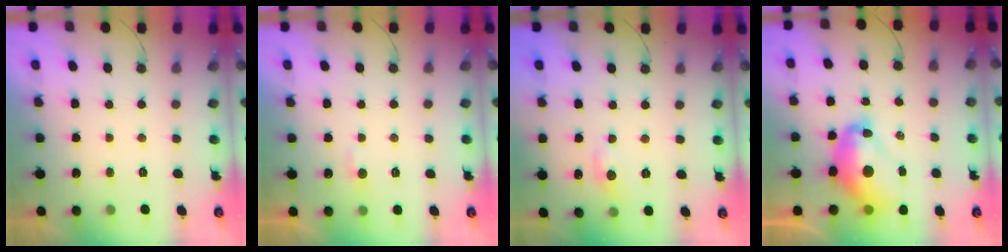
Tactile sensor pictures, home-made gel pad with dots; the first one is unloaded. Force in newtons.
{"total": 2.7, "press": 2.7, "slide": 0.3}
{"total": 3.0, "press": 3.0, "slide": 0.4}
{"total": 13.9, "press": 13.8, "slide": 1.7}